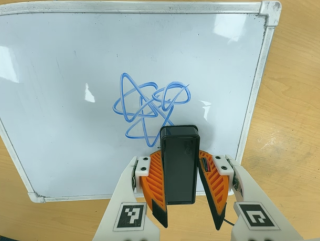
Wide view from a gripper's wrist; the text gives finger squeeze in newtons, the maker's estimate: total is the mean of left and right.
{"total": 5.9, "left": 5.1, "right": 6.8}